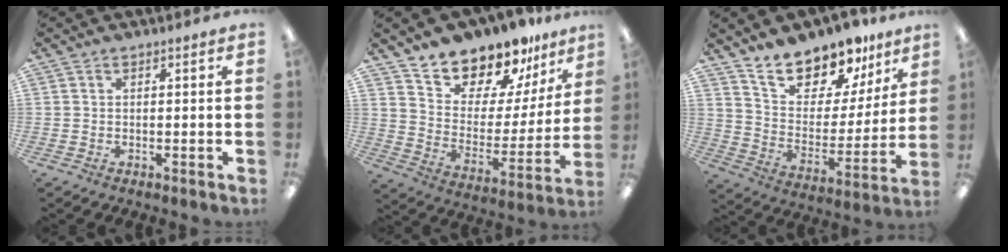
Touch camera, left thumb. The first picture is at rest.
{"total": 14.5, "force": [13.5, 4.9, 2.0], "torque": [-0.053, -0.128, 0.245]}
{"total": 16.1, "force": [14.1, 6.5, 4.6], "torque": [-0.089, -0.112, 0.253]}